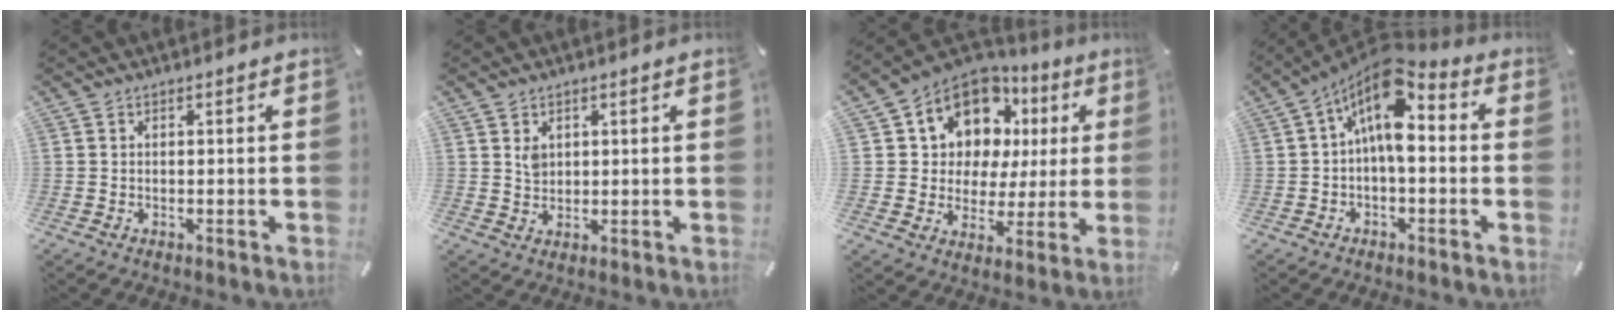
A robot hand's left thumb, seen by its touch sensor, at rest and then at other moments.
{"total": 2.5, "force": [1.3, 2.0, 0.8], "torque": [-0.002, -0.004, 0.022]}
{"total": 11.3, "force": [6.3, 8.9, 3.0], "torque": [-0.071, -0.052, 0.122]}
{"total": 11.3, "force": [2.9, 5.6, 9.4], "torque": [-0.173, -0.029, 0.046]}